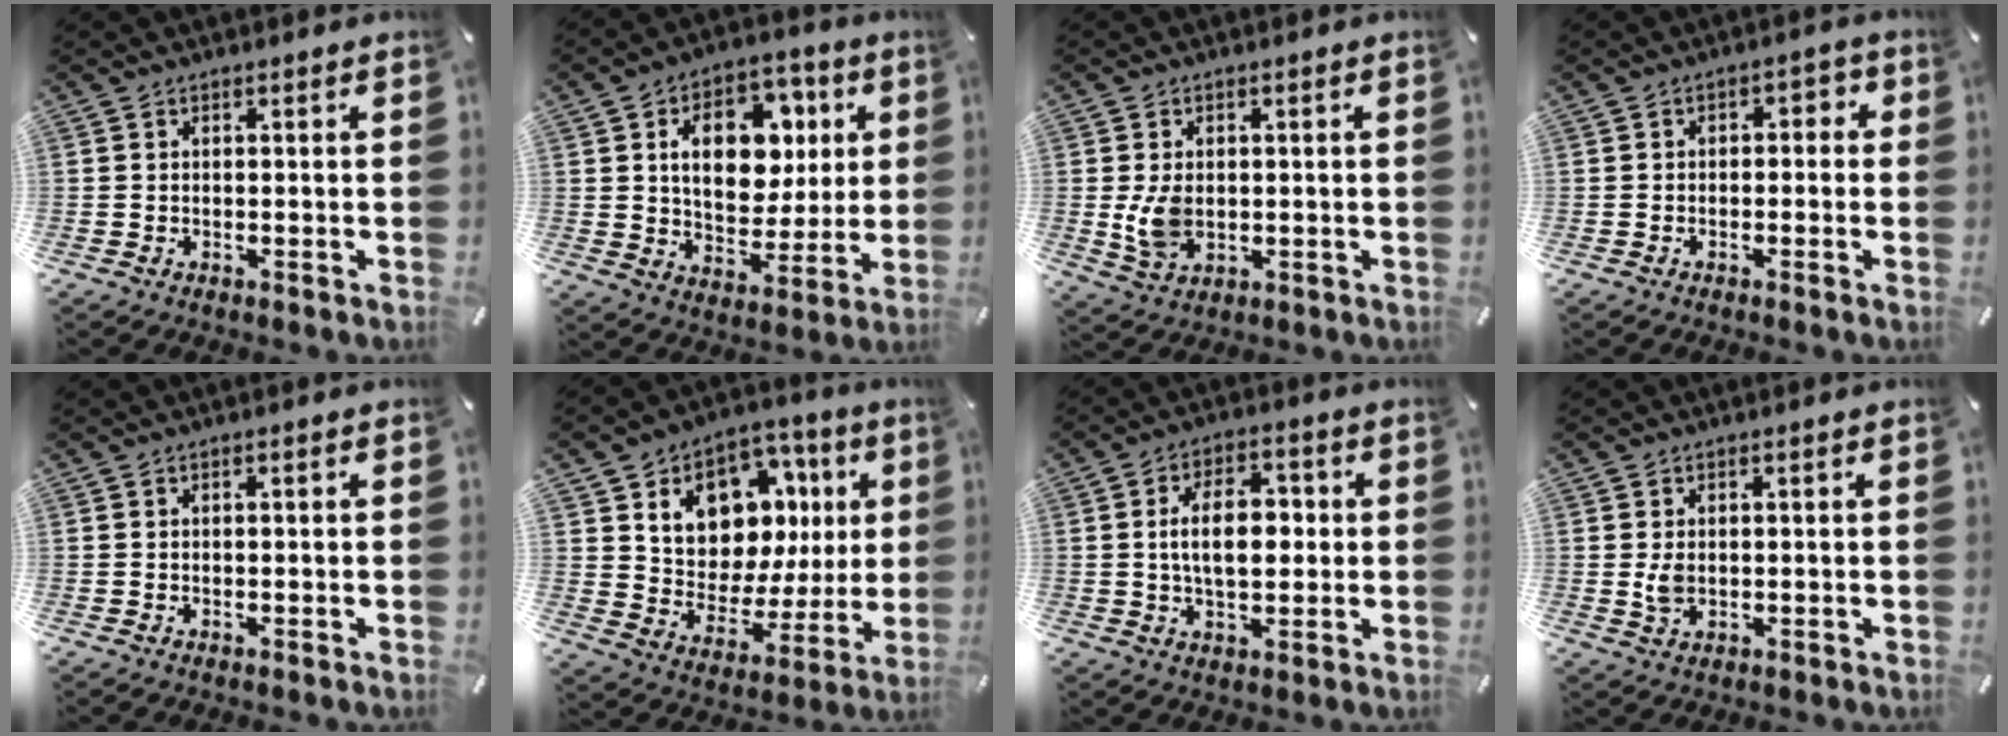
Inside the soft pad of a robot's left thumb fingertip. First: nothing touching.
{"total": 16.2, "force": [4.4, 11.7, 10.4], "torque": [-0.149, 0.000, 0.081]}
{"total": 6.6, "force": [-0.1, 4.8, 4.6], "torque": [-0.094, -0.007, -0.005]}
{"total": 2.4, "force": [-1.4, 1.5, 1.2], "torque": [-0.022, 0.015, -0.032]}
{"total": 0.7, "force": [0.0, 0.2, 0.6], "torque": [-0.011, 0.001, -0.001]}
{"total": 13.1, "force": [6.1, 9.9, 6.1], "torque": [-0.096, -0.058, 0.113]}
{"total": 10.9, "force": [0.5, 6.6, 8.7], "torque": [-0.144, 0.005, 0.002]}
{"total": 3.2, "force": [0.1, 2.2, 2.3], "torque": [-0.051, -0.004, -0.005]}